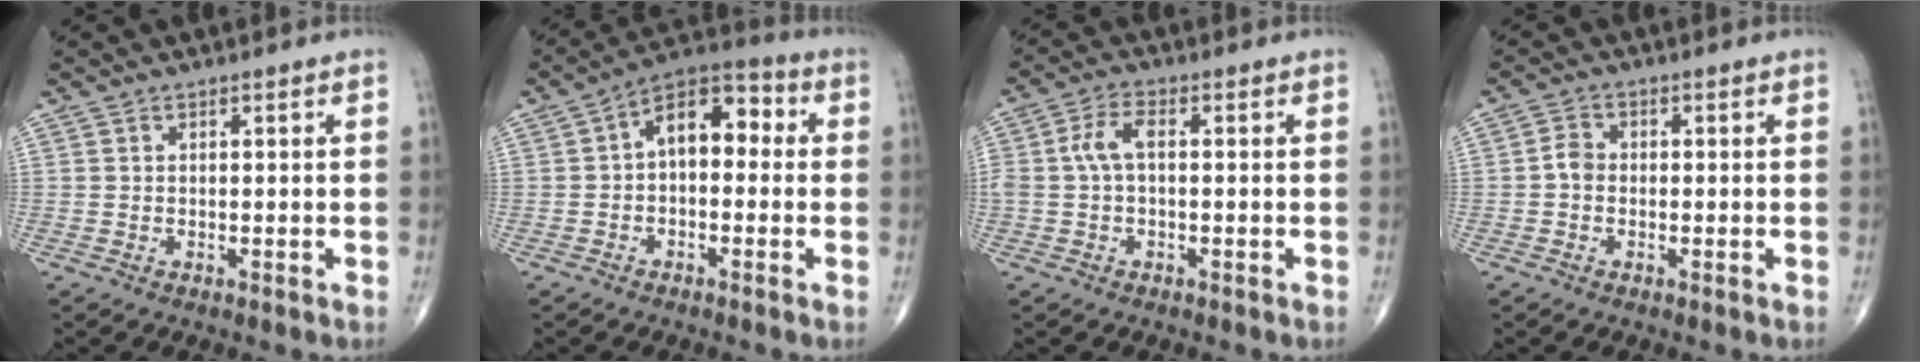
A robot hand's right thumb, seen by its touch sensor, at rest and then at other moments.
{"total": 9.9, "force": [0.6, 5.9, 7.9], "torque": [-0.095, 0.036, -0.008]}
{"total": 4.8, "force": [0.2, 2.5, 4.1], "torque": [-0.095, 0.017, 0.002]}
{"total": 2.4, "force": [-0.5, 1.9, 1.4], "torque": [-0.019, 0.008, -0.017]}